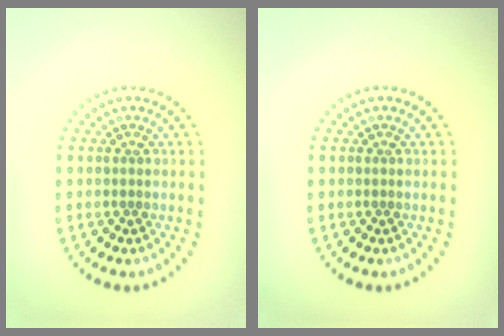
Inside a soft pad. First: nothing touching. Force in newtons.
{"total": 0.0}